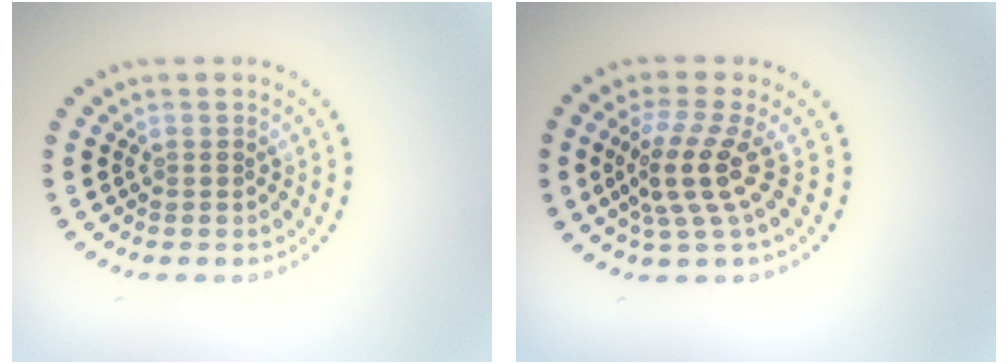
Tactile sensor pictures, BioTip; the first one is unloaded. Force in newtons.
{"total": 3.8, "press": 2.7, "slide": 2.6}